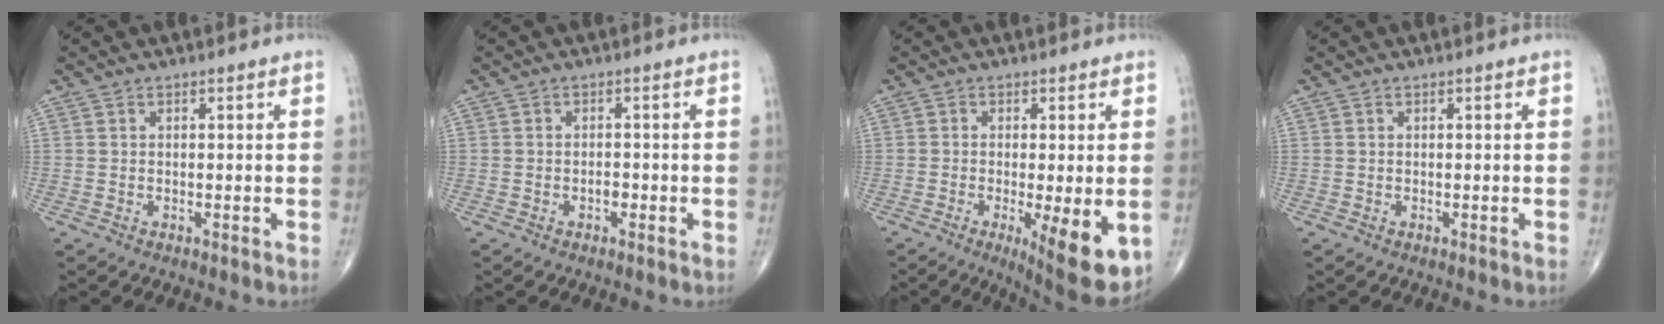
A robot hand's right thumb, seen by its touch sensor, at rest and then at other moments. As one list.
[{"total": 1.5, "force": [-0.6, 0.9, 1.0], "torque": [-0.012, 0.003, -0.011]}, {"total": 11.4, "force": [-3.1, 3.1, 10.5], "torque": [-0.150, -0.024, -0.040]}, {"total": 0.0}]